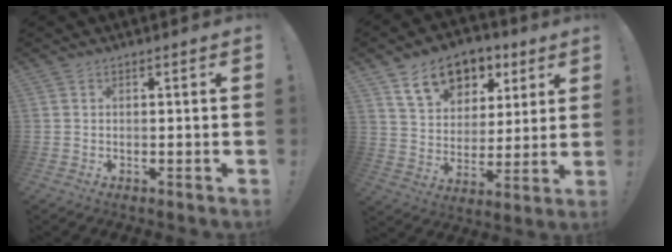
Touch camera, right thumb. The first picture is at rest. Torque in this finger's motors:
{"motor_torque": [0.20, 0.36, 0.68, 0.41, 0.08]}